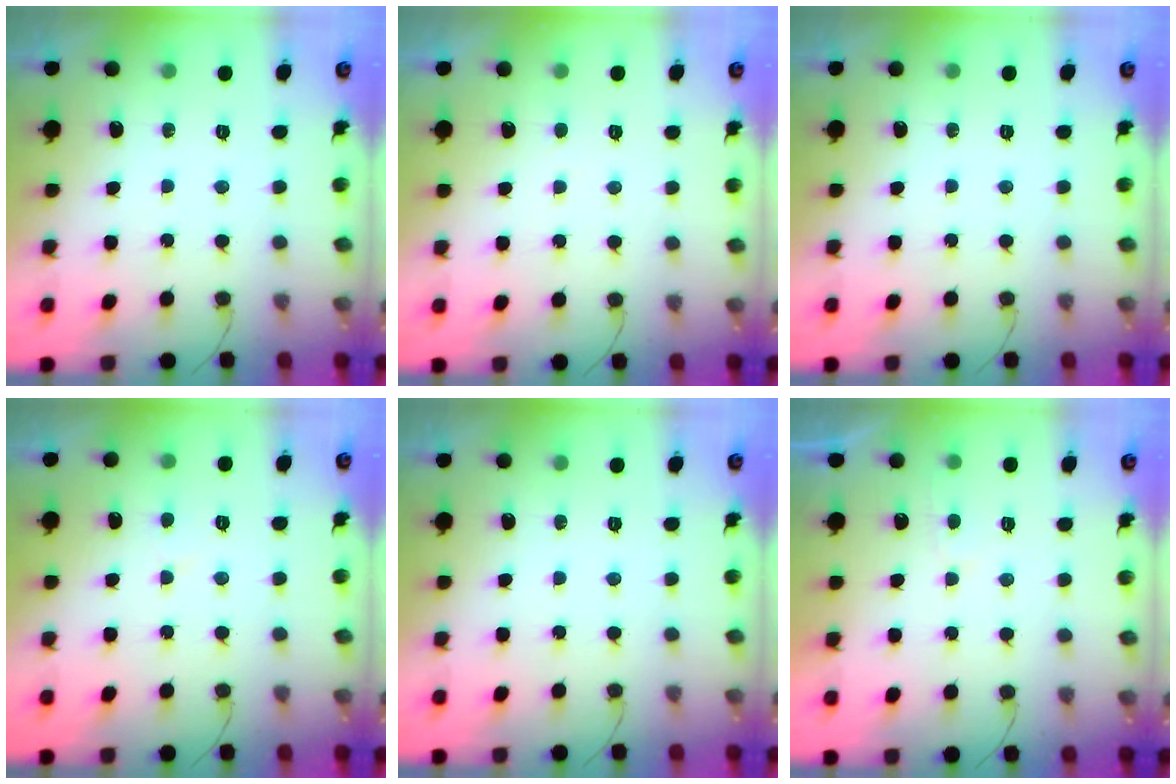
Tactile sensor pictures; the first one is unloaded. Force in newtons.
{"total": 2.1, "press": 2.1, "slide": 0.2}
{"total": 0.0}
{"total": 2.0, "press": 2.0, "slide": 0.3}
{"total": 0.0}
{"total": 2.5, "press": 2.5, "slide": 0.3}